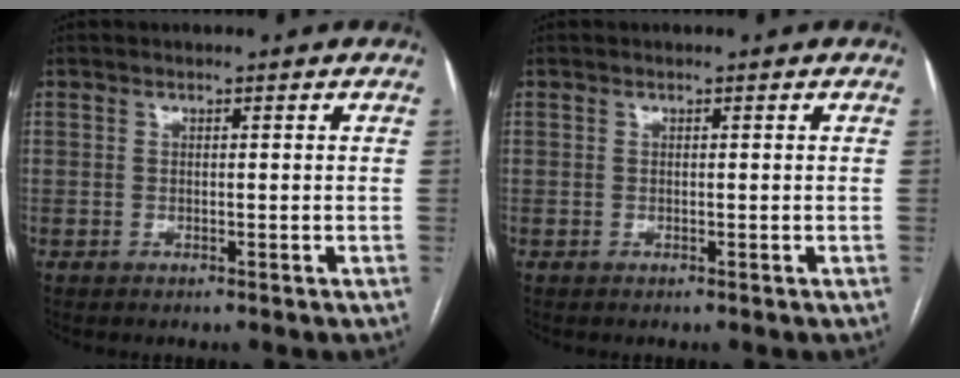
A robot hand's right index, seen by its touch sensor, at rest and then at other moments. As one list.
[{"total": 0.0}]